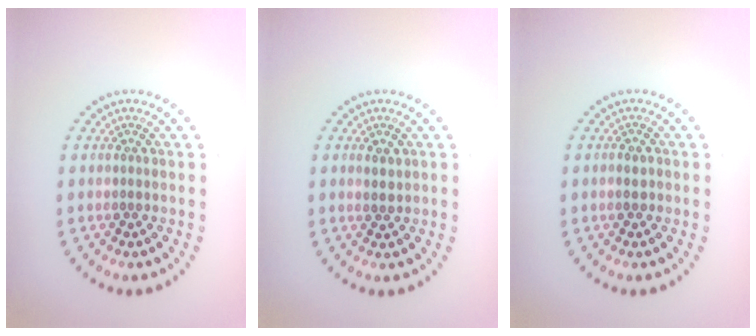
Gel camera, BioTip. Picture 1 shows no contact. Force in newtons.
{"total": 1.2, "press": 1.1, "slide": 0.5}
{"total": 1.1, "press": 1.0, "slide": 0.3}